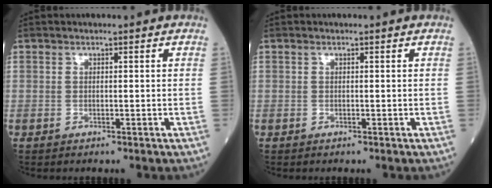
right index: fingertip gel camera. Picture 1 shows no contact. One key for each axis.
{"total": 0.0}